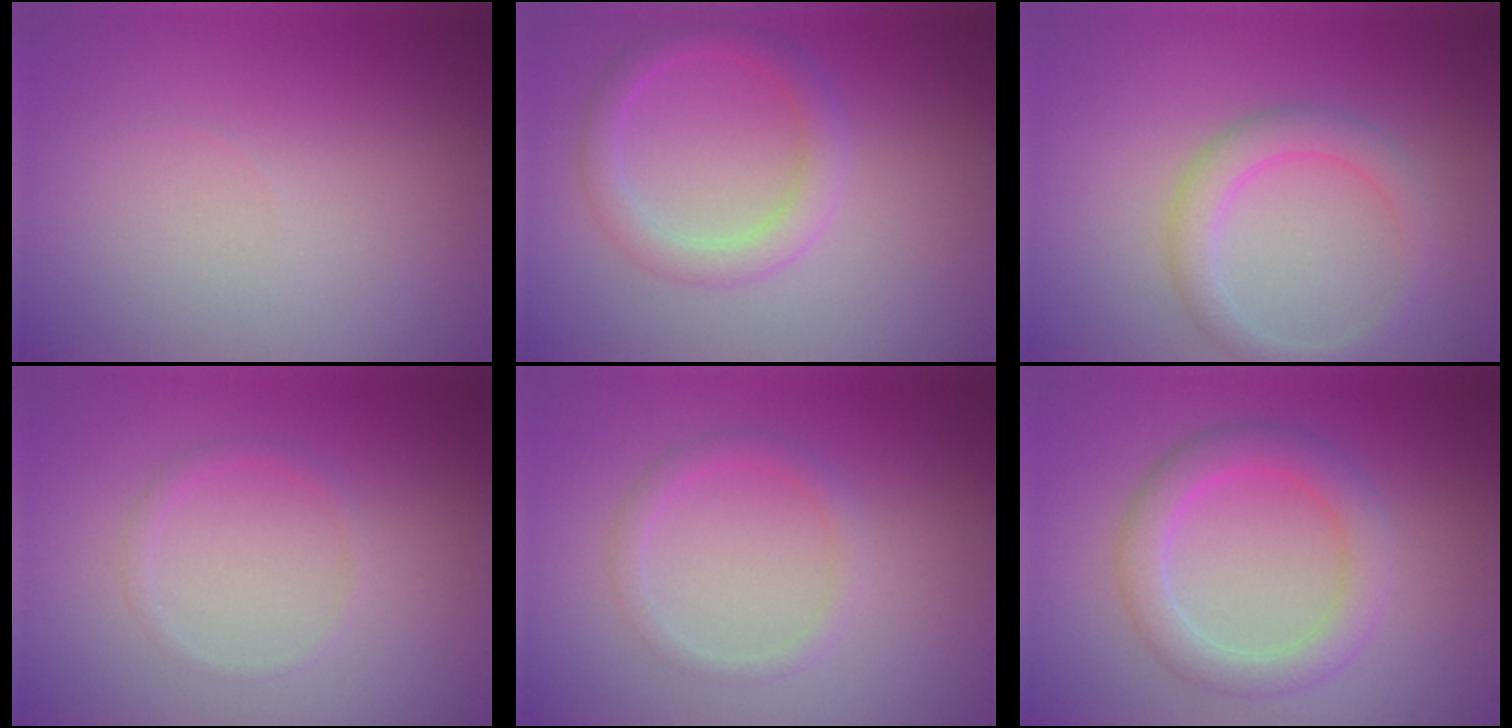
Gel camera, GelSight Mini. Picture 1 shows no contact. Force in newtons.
{"total": 2.7, "press": 2.7, "slide": 0.1}
{"total": 2.8, "press": 2.8, "slide": 0.1}
{"total": 0.9, "press": 0.9, "slide": 0.1}
{"total": 1.6, "press": 1.6, "slide": 0.0}
{"total": 3.7, "press": 3.7, "slide": 0.3}